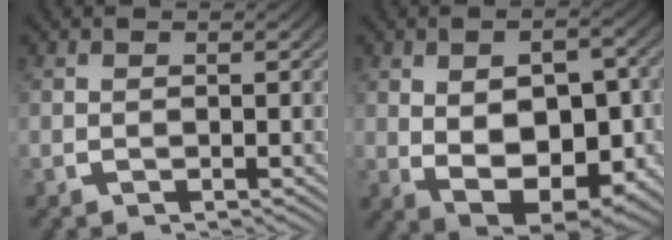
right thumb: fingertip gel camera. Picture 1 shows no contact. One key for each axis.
{"total": 10.7, "fx": -1.7, "fy": 7.0, "fz": 8.0, "tx": -0.159, "ty": -0.057, "tz": 0.001}